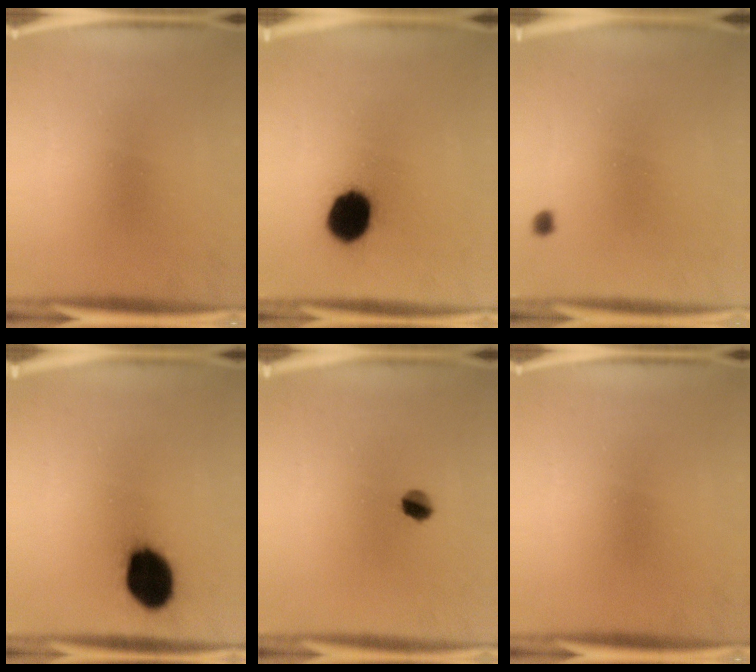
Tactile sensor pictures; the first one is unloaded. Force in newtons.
{"total": 13.6}
{"total": 1.0}
{"total": 14.2}
{"total": 3.5}
{"total": 0.0}